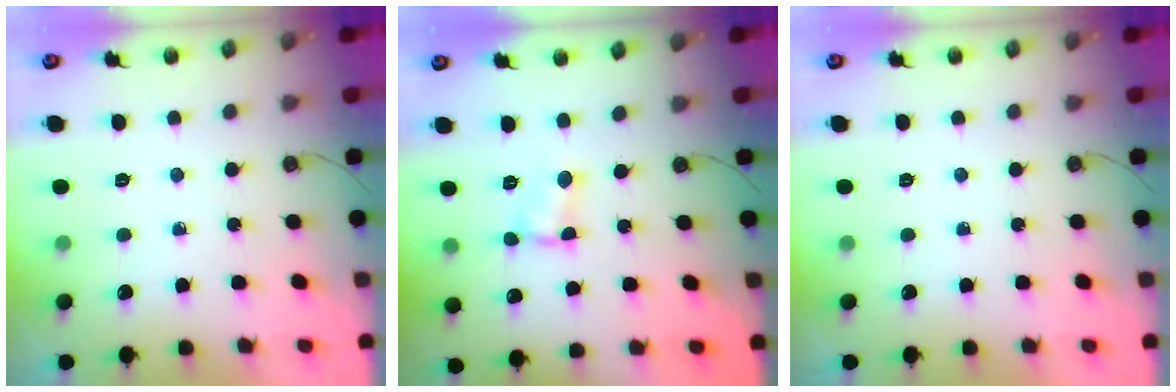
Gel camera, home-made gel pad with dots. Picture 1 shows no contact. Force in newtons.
{"total": 2.5, "press": 2.5, "slide": 0.2}
{"total": 0.0}